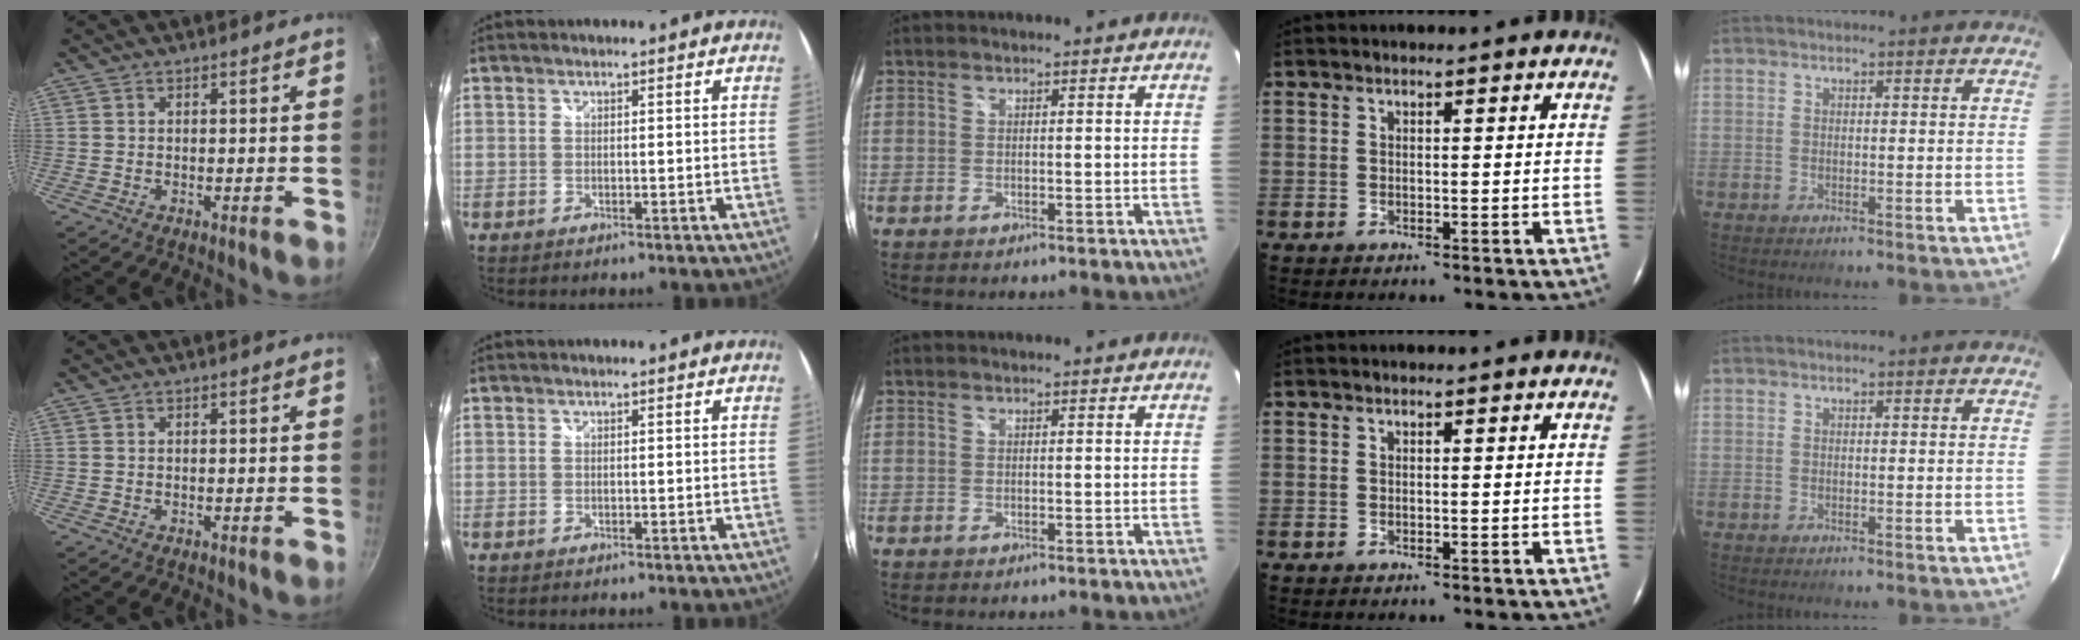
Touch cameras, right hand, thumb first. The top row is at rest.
{}